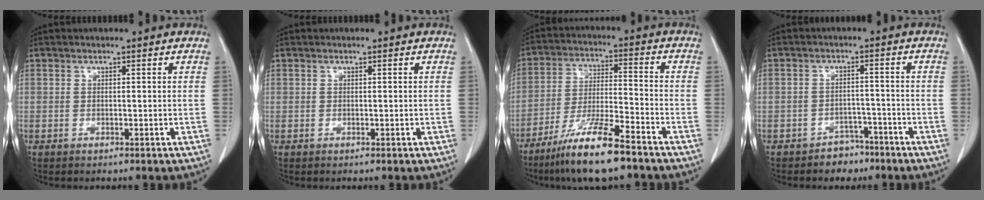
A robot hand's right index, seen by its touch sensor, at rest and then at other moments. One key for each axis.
{"total": 0.0}
{"total": 12.4, "fx": -9.0, "fy": 1.0, "fz": 8.5, "tx": -0.163, "ty": -0.029, "tz": -0.165}
{"total": 3.9, "fx": -2.7, "fy": 2.7, "fz": 0.5, "tx": -0.005, "ty": 0.013, "tz": -0.037}